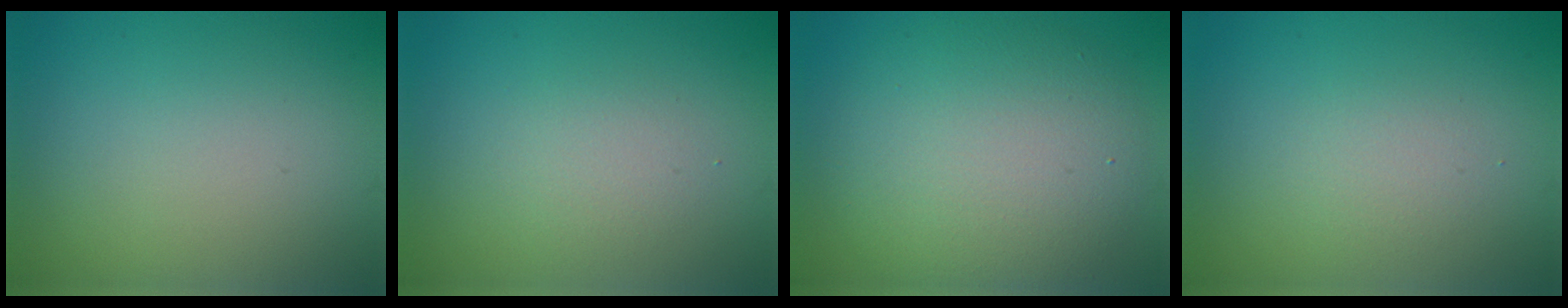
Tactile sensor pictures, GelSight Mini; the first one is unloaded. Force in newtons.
{"total": 1.7, "press": 1.7, "slide": 0.2}
{"total": 8.0, "press": 7.9, "slide": 0.8}
{"total": 1.4, "press": 1.4, "slide": 0.0}